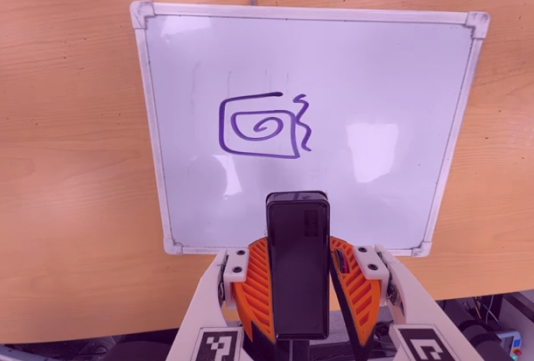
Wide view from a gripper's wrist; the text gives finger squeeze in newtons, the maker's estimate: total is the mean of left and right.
{"total": 6.3, "left": 4.9, "right": 7.7}